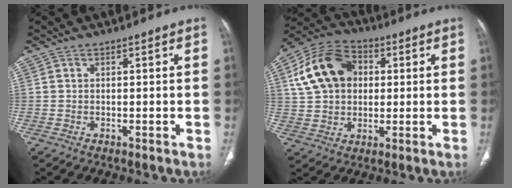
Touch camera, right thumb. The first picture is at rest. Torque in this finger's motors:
{"motor_torque": [1.11, 1.53, 0.61, -0.45, 0.15]}